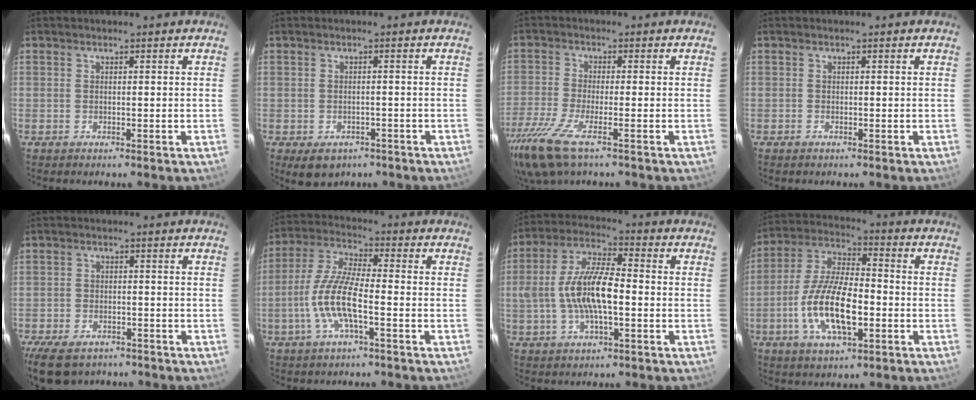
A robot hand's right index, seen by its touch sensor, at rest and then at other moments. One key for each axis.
{"total": 6.0, "fx": -3.9, "fy": 3.7, "fz": 2.8, "tx": -0.051, "ty": -0.012, "tz": -0.041}
{"total": 11.4, "fx": -7.7, "fy": 1.8, "fz": 8.2, "tx": -0.193, "ty": -0.048, "tz": -0.149}
{"total": 0.0}
{"total": 10.7, "fx": -7.7, "fy": 5.7, "fz": 4.8, "tx": -0.125, "ty": -0.012, "tz": -0.126}
{"total": 10.4, "fx": -3.4, "fy": 2.1, "fz": 9.6, "tx": -0.208, "ty": 0.002, "tz": -0.066}
{"total": 11.8, "fx": -1.8, "fy": 4.0, "fz": 11.0, "tx": -0.224, "ty": 0.010, "tz": -0.031}
{"total": 14.9, "fx": -4.1, "fy": 5.8, "fz": 13.1, "tx": -0.268, "ty": -0.001, "tz": -0.076}